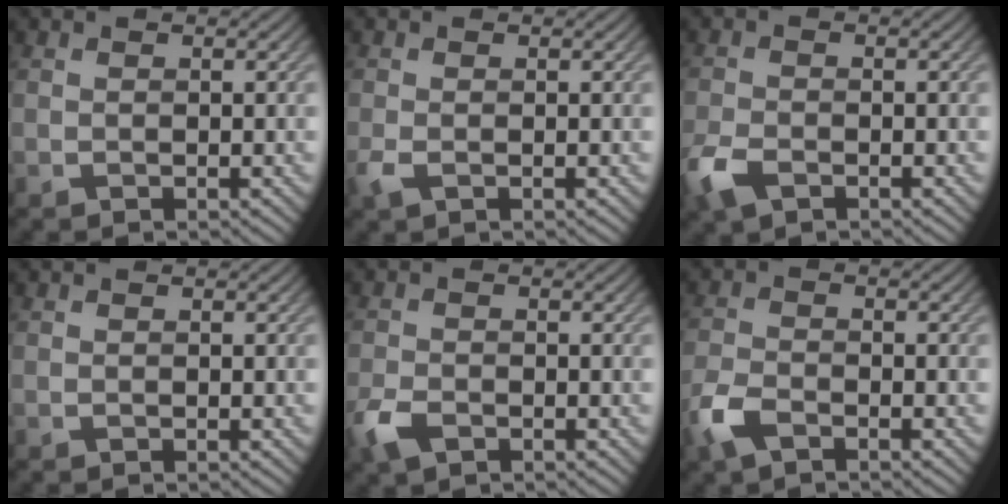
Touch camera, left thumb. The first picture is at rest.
{"total": 1.6, "force": [-0.6, 0.7, 1.3], "torque": [-0.037, -0.005, -0.015]}
{"total": 4.2, "force": [-2.5, 2.1, 2.7], "torque": [-0.067, -0.008, -0.059]}
{"total": 0.0}
{"total": 3.4, "force": [-2.0, 1.7, 2.2], "torque": [-0.052, -0.006, -0.047]}
{"total": 4.1, "force": [-2.7, 1.7, 2.7], "torque": [-0.069, -0.008, -0.067]}